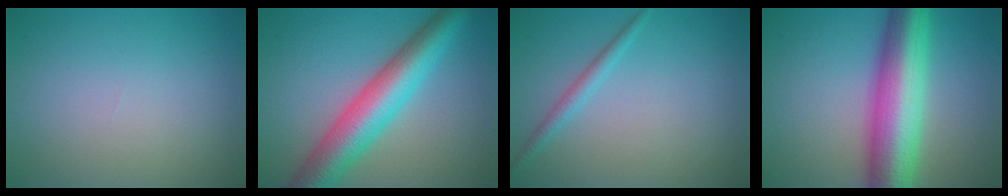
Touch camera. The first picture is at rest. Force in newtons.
{"total": 7.9, "press": 7.9, "slide": 0.2}
{"total": 1.5, "press": 1.5, "slide": 0.1}
{"total": 10.7, "press": 10.7, "slide": 0.1}